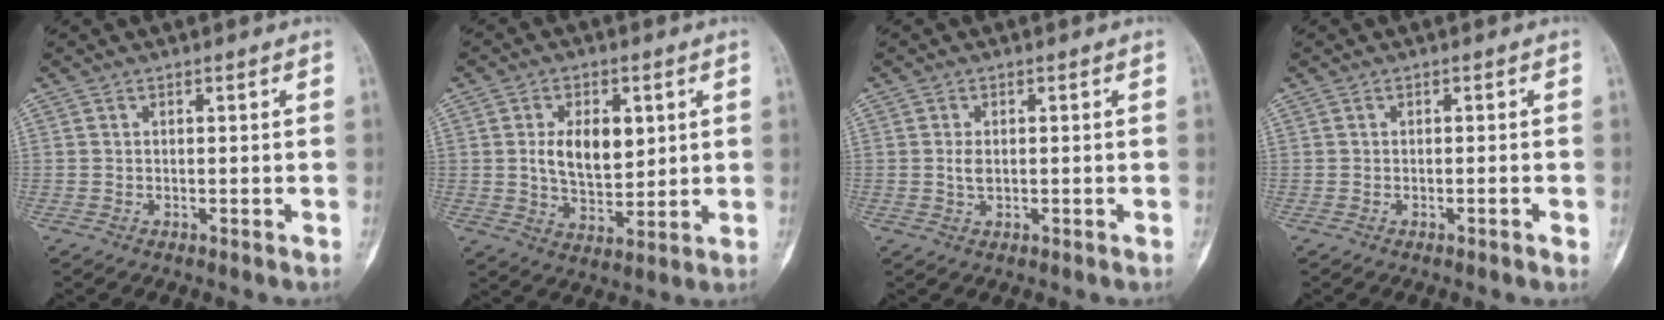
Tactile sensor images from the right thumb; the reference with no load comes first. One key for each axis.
{"total": 10.0, "fx": 2.0, "fy": 5.9, "fz": 7.8, "tx": -0.109, "ty": -0.015, "tz": 0.045}
{"total": 2.1, "fx": 0.1, "fy": 1.2, "fz": 1.7, "tx": -0.030, "ty": -0.002, "tz": 0.001}
{"total": 1.2, "fx": -0.5, "fy": 0.1, "fz": 1.1, "tx": -0.021, "ty": 0.001, "tz": -0.004}